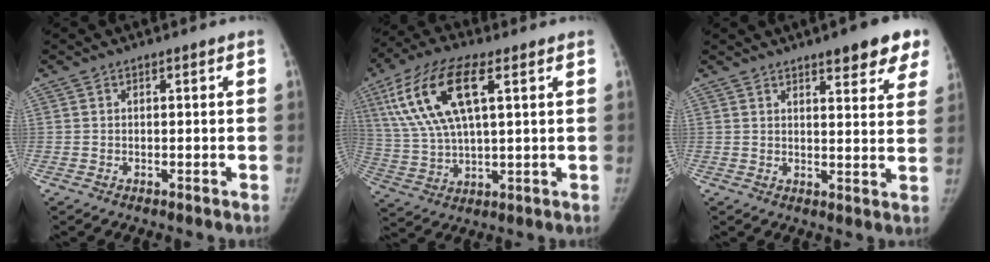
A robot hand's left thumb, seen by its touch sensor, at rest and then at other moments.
{"total": 16.6, "force": [6.1, 6.6, 14.0], "torque": [-0.289, 0.004, 0.118]}
{"total": 10.0, "force": [6.7, 2.9, 6.8], "torque": [-0.052, -0.030, 0.079]}